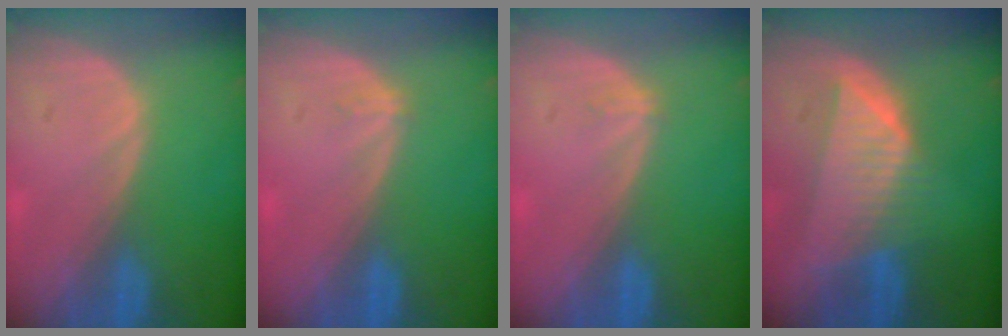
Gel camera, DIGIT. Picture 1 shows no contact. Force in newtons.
{"total": 0.9, "press": 0.6, "slide": 0.6}
{"total": 0.9, "press": 0.6, "slide": 0.6}
{"total": 7.6, "press": 7.0, "slide": 3.0}